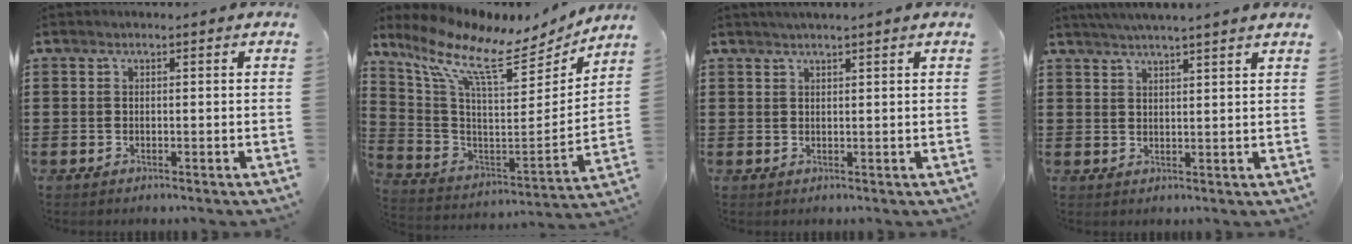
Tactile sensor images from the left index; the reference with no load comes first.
{"total": 10.9, "force": [8.0, 2.4, 7.0], "torque": [-0.168, -0.059, 0.132]}
{"total": 1.4, "force": [1.2, -0.2, 0.7], "torque": [-0.014, -0.001, 0.023]}
{"total": 3.3, "force": [3.0, -0.8, 1.0], "torque": [-0.026, -0.007, 0.055]}